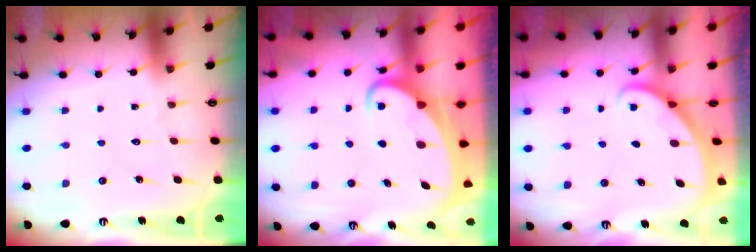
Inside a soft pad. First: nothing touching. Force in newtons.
{"total": 3.7, "press": 3.7, "slide": 0.4}
{"total": 2.0, "press": 2.0, "slide": 0.1}